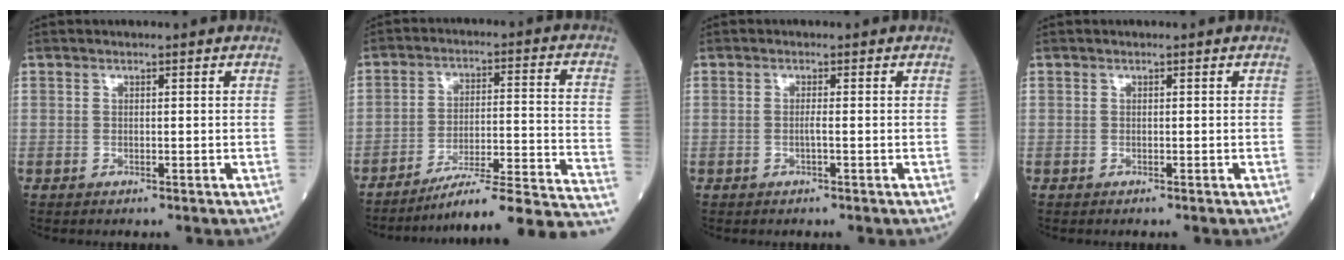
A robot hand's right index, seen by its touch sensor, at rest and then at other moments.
{"total": 21.1, "force": [-19.1, -1.0, 8.9], "torque": [-0.060, 0.007, -0.266]}
{"total": 0.9, "force": [-0.3, -0.2, 0.8], "torque": [-0.016, 0.001, -0.007]}
{"total": 0.0}